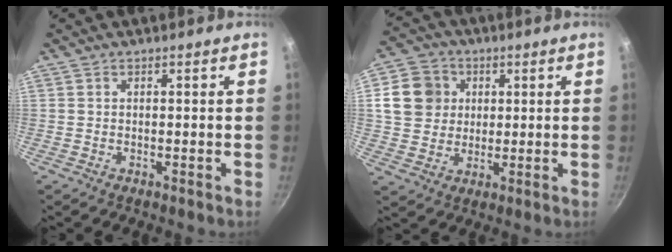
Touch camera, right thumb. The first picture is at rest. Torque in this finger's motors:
{"motor_torque": [0.79, 2.00, 0.65, -0.20, 0.23]}